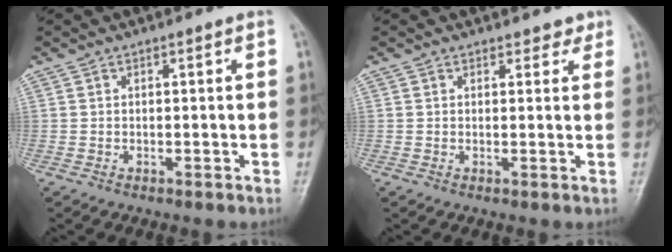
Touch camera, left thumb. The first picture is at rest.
{"total": 2.0, "force": [1.6, 1.2, 0.3], "torque": [0.016, -0.008, 0.015]}